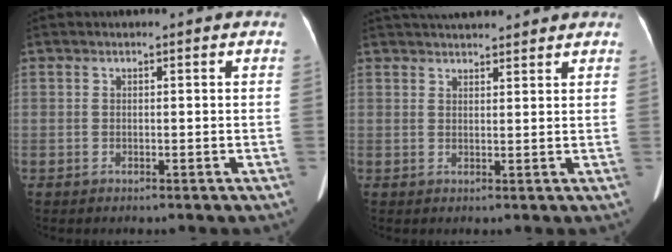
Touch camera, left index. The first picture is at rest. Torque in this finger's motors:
{"motor_torque": [0.54, -0.61, 0.09, 0.10]}